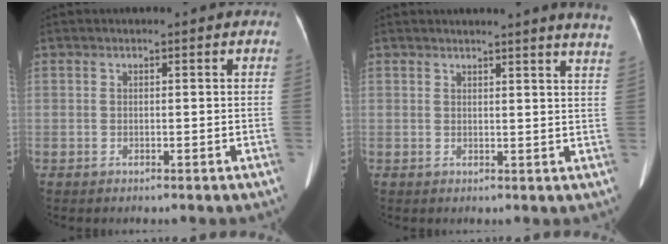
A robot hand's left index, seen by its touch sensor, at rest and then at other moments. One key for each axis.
{"total": 8.1, "fx": 7.5, "fy": -1.1, "fz": 2.9, "tx": -0.028, "ty": -0.040, "tz": 0.060}